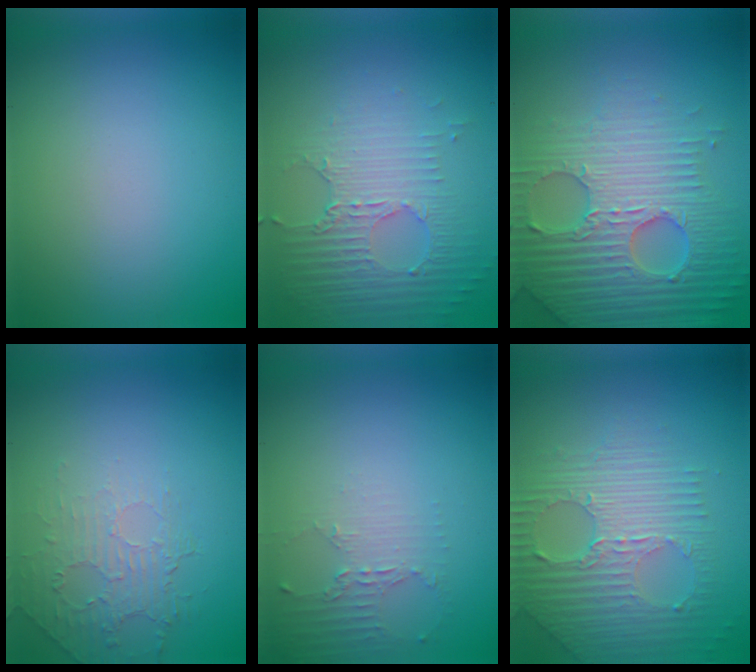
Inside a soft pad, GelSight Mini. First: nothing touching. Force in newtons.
{"total": 5.3, "press": 3.3, "slide": 4.1}
{"total": 7.3, "press": 7.1, "slide": 1.8}
{"total": 2.0, "press": 0.9, "slide": 1.8}
{"total": 2.0, "press": 1.5, "slide": 1.4}
{"total": 7.1, "press": 4.6, "slide": 5.4}